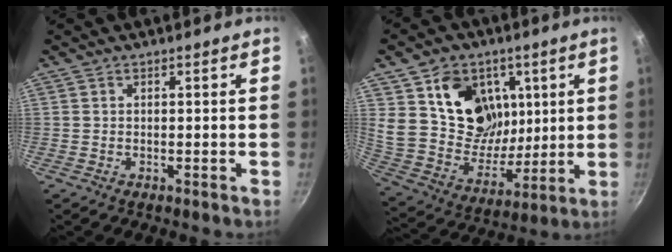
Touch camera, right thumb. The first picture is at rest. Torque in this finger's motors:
{"motor_torque": [-1.47, 1.95, 1.23, 0.75, 0.27]}